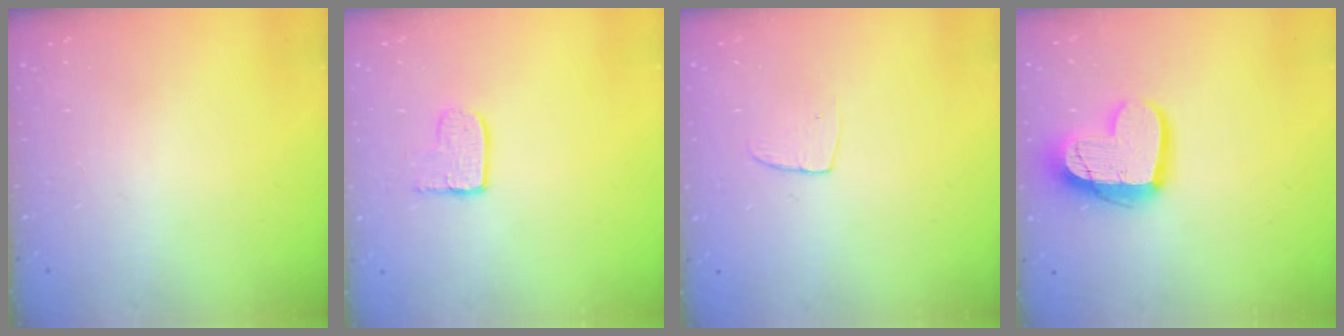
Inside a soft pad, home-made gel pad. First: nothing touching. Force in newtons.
{"total": 5.7, "press": 5.7, "slide": 0.5}
{"total": 4.9, "press": 4.8, "slide": 0.4}
{"total": 15.9, "press": 15.9, "slide": 1.3}